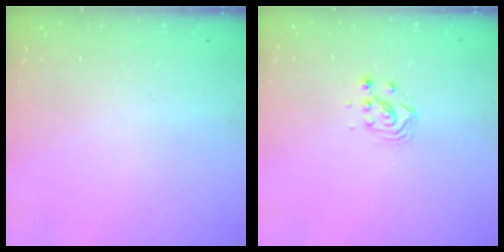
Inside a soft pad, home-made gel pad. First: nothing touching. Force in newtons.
{"total": 3.6, "press": 3.6, "slide": 0.1}